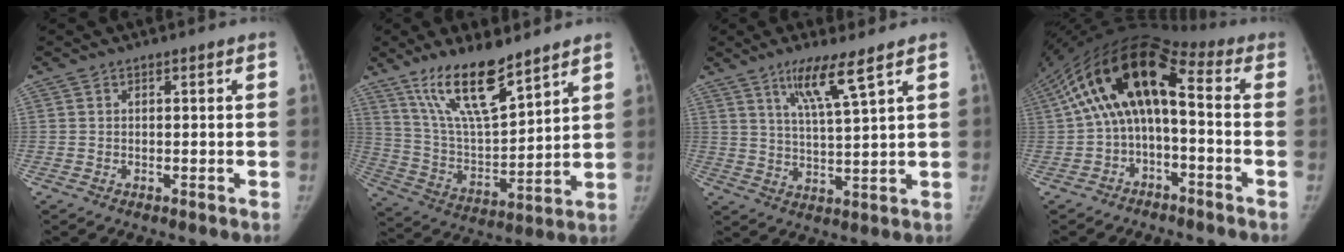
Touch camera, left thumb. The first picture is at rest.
{"total": 16.6, "force": [11.5, 4.8, 10.9], "torque": [-0.172, -0.068, 0.223]}
{"total": 8.4, "force": [5.1, 0.2, 6.6], "torque": [-0.127, -0.032, 0.100]}
{"total": 16.4, "force": [0.3, 7.7, 14.4], "torque": [-0.262, 0.069, -0.005]}